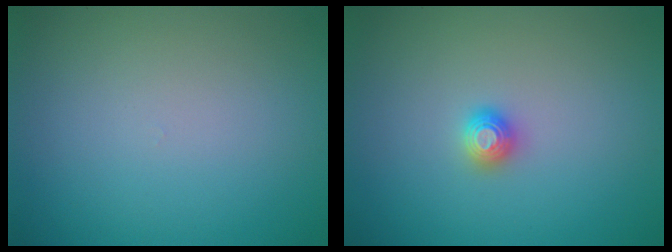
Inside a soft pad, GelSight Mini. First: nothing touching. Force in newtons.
{"total": 1.2, "press": 1.2, "slide": 0.1}